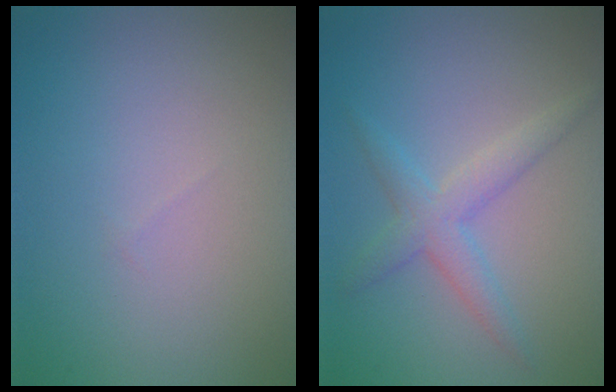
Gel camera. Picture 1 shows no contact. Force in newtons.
{"total": 2.9, "press": 2.9, "slide": 0.1}